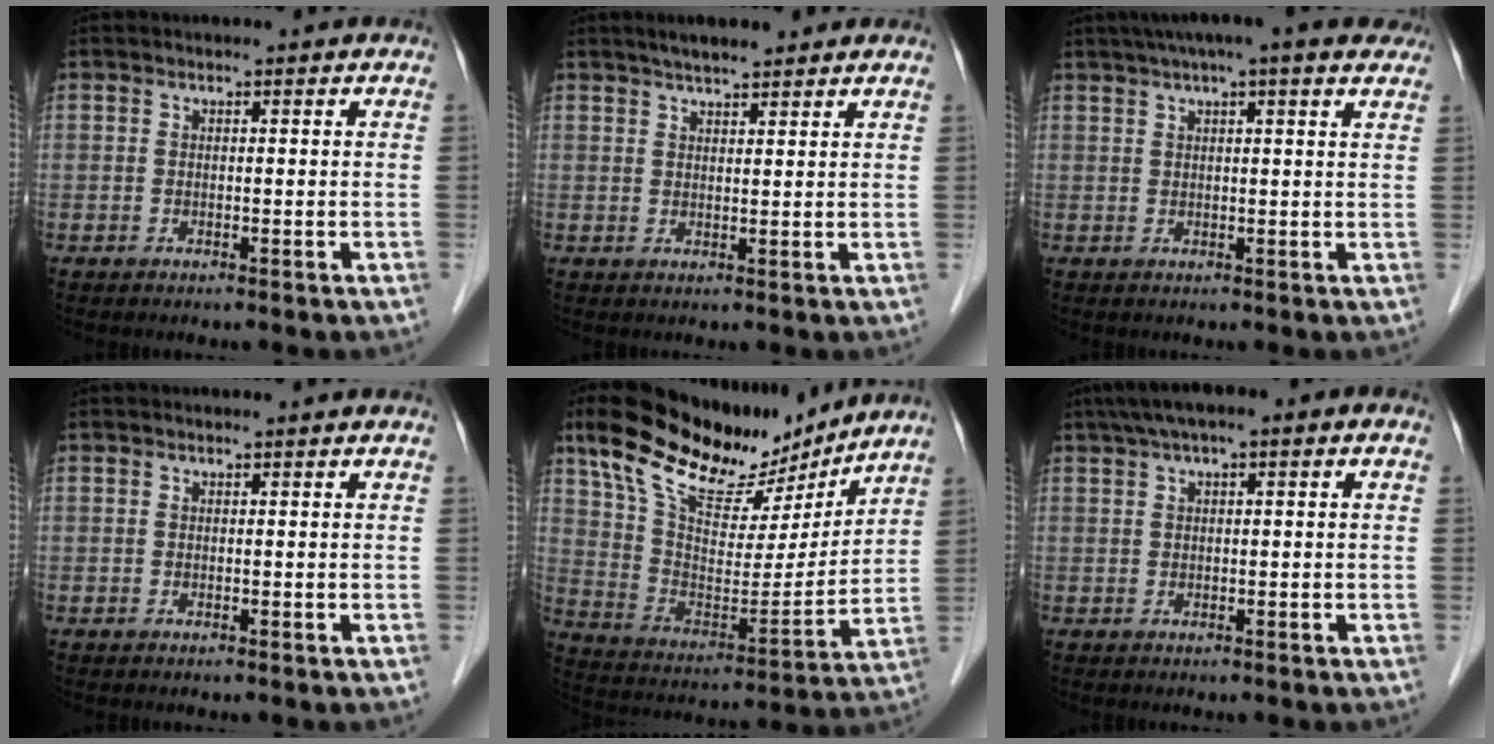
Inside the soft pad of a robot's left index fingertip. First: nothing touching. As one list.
[{"total": 5.5, "force": [4.6, 0.9, 2.9], "torque": [-0.043, 0.023, 0.074]}, {"total": 11.9, "force": [8.9, 1.8, 7.7], "torque": [-0.120, 0.045, 0.117]}, {"total": 0.0}, {"total": 19.8, "force": [15.7, 5.7, 10.8], "torque": [-0.190, 0.010, 0.276]}, {"total": 6.8, "force": [3.2, 1.7, 5.7], "torque": [-0.102, 0.039, 0.047]}]